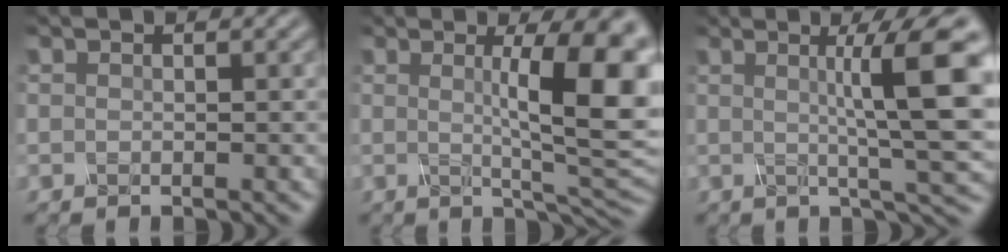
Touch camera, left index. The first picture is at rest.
{"total": 10.7, "force": [1.6, 2.5, 10.3], "torque": [-0.121, 0.002, 0.025]}
{"total": 9.2, "force": [1.3, 1.4, 9.0], "torque": [-0.111, 0.012, 0.020]}